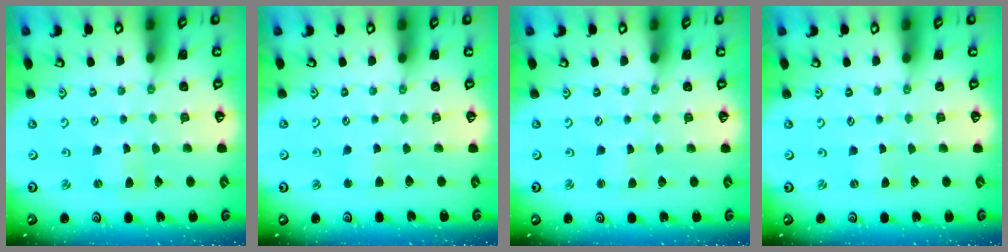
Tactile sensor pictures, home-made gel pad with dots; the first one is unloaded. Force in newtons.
{"total": 2.5, "press": 2.5, "slide": 0.3}
{"total": 1.7, "press": 1.7, "slide": 0.2}
{"total": 0.0}